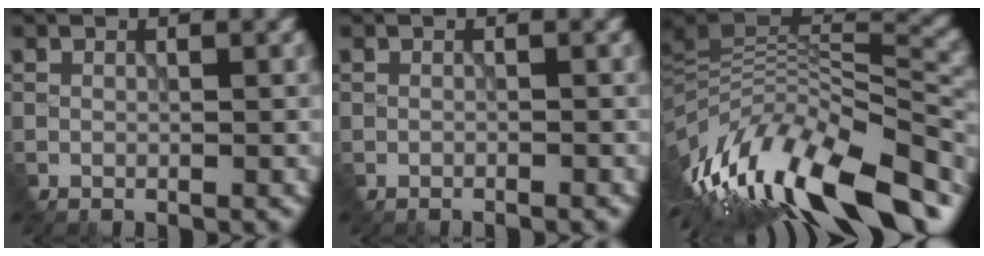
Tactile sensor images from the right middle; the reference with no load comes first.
{"total": 0.8, "force": [-0.8, -0.2, 0.0], "torque": [-0.011, -0.001, -0.014]}
{"total": 12.9, "force": [-5.1, 5.1, 10.7], "torque": [-0.217, 0.009, -0.091]}